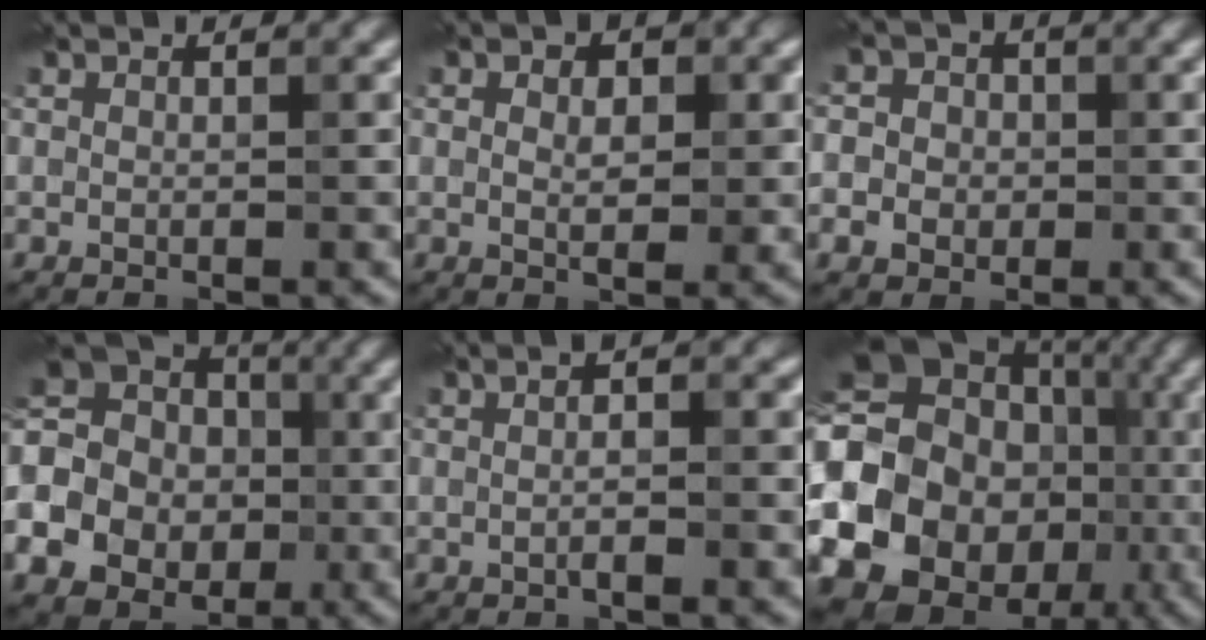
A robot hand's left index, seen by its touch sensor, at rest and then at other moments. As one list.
[{"total": 2.7, "force": [0.7, 1.6, 2.0], "torque": [-0.017, -0.002, 0.005]}, {"total": 4.5, "force": [0.0, 4.1, 1.7], "torque": [-0.008, 0.017, -0.026]}, {"total": 17.3, "force": [-2.9, 15.8, 6.6], "torque": [-0.184, 0.001, -0.088]}, {"total": 2.7, "force": [0.2, 0.8, 2.6], "torque": [-0.020, -0.002, -0.011]}, {"total": 23.0, "force": [-4.8, 20.4, 9.5], "torque": [-0.187, -0.023, -0.114]}]